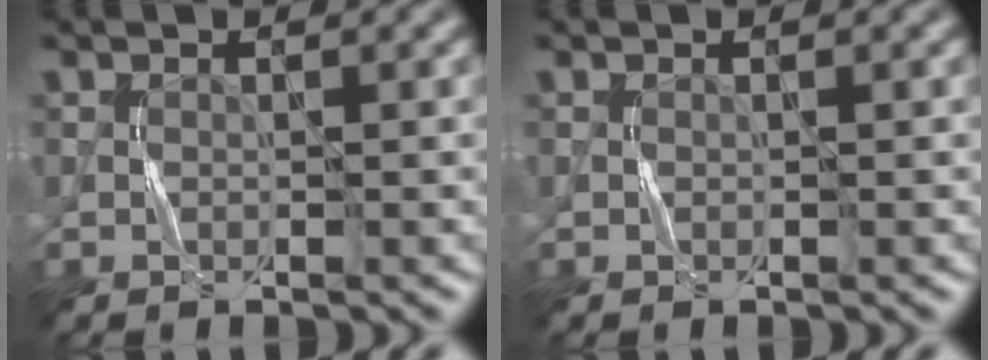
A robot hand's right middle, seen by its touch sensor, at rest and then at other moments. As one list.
[{"total": 0.0}]